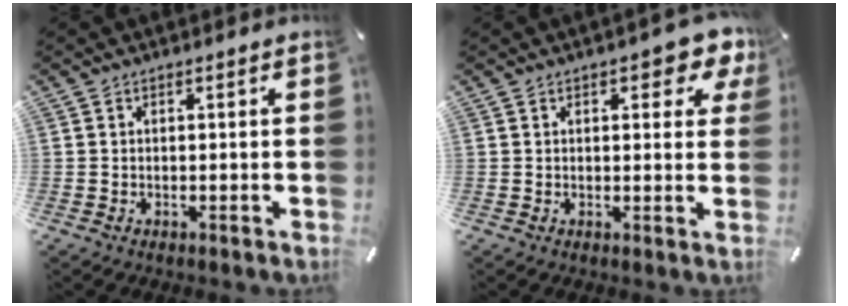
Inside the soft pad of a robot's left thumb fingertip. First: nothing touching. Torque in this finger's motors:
{"motor_torque": [0.21, 0.04, 0.30, 0.16, 0.13]}